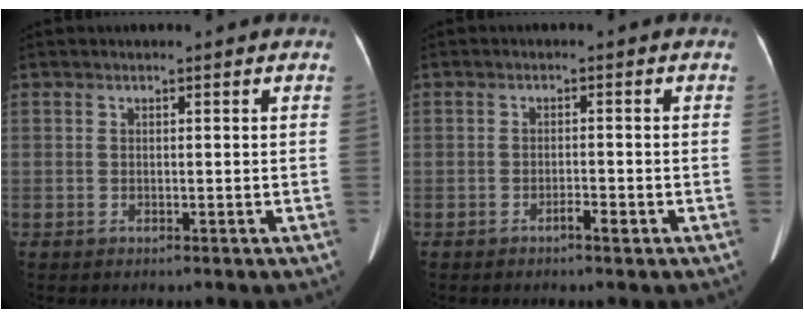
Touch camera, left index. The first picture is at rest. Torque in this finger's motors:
{"motor_torque": [-0.03, 0.02, 0.01, 0.03]}